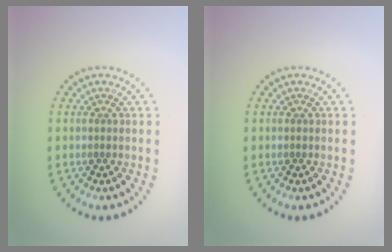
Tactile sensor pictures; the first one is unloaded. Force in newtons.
{"total": 0.0}